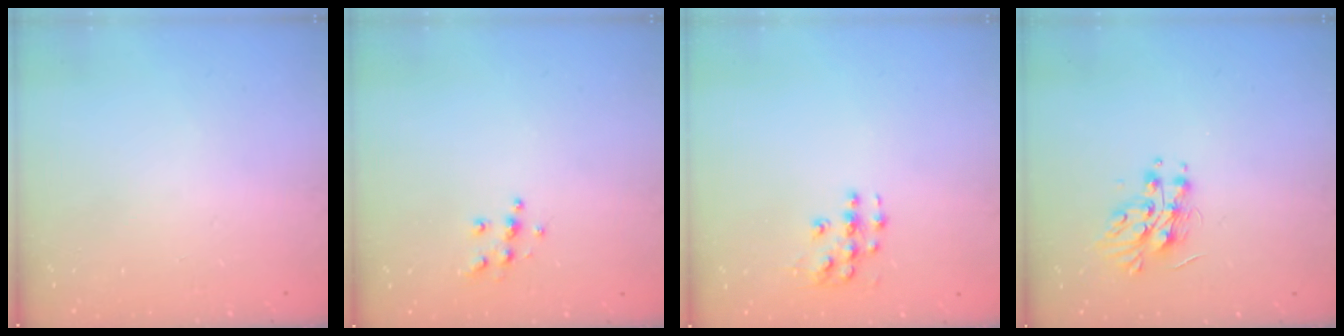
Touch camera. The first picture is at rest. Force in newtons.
{"total": 5.3, "press": 5.2, "slide": 0.2}
{"total": 6.1, "press": 6.1, "slide": 0.4}
{"total": 11.1, "press": 11.1, "slide": 0.2}